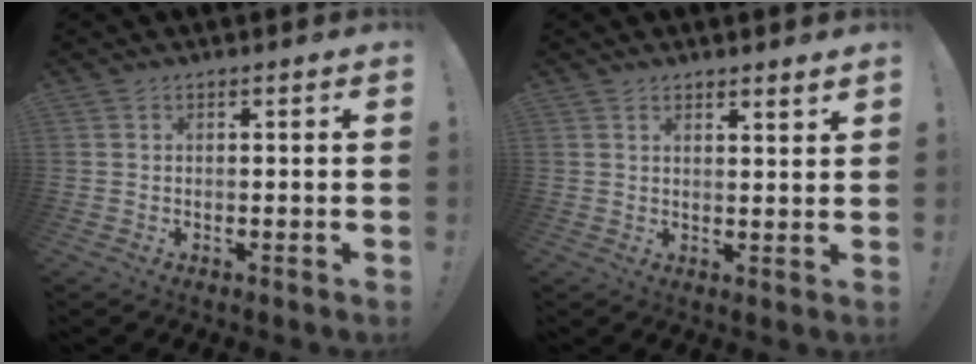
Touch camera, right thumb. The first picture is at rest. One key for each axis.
{"total": 2.6, "fx": 2.4, "fy": 0.3, "fz": 1.0, "tx": -0.002, "ty": -0.021, "tz": 0.039}